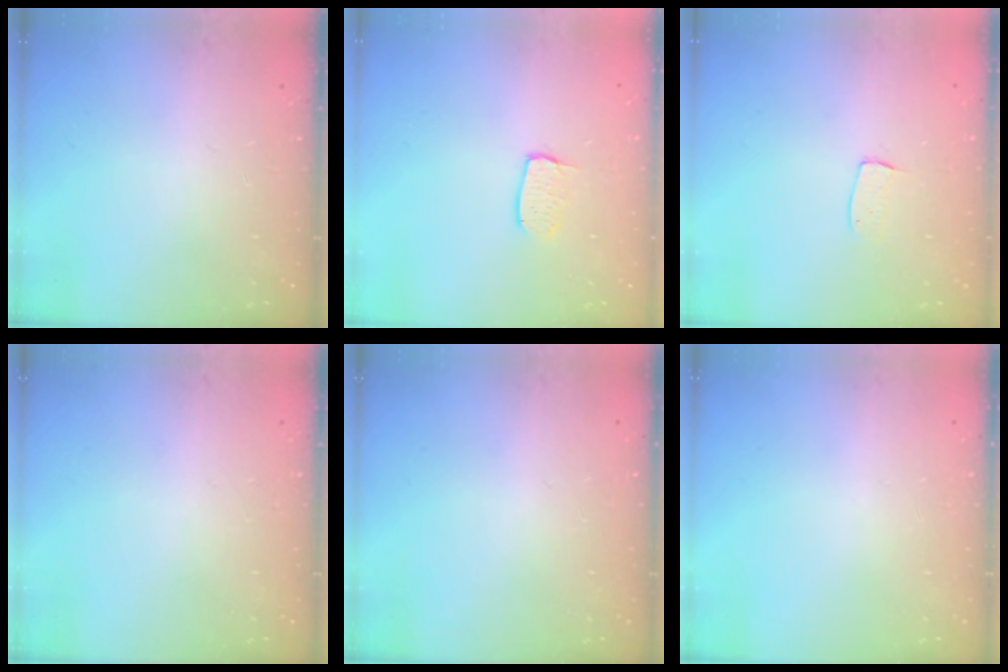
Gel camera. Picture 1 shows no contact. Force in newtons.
{"total": 5.5, "press": 5.5, "slide": 0.2}
{"total": 5.2, "press": 5.2, "slide": 0.3}
{"total": 0.0}
{"total": 0.0}
{"total": 0.0}